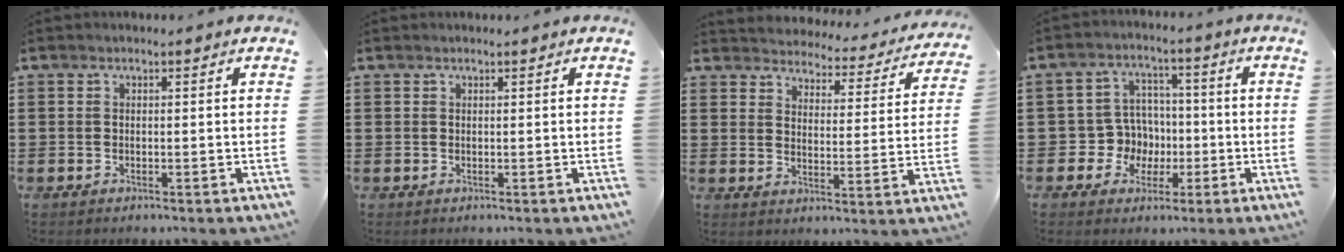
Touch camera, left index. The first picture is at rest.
{"total": 0.5, "force": [0.4, 0.4, 0.0], "torque": [-0.001, 0.002, 0.007]}
{"total": 3.4, "force": [3.4, 0.1, -0.3], "torque": [-0.019, -0.033, 0.053]}
{"total": 7.2, "force": [-0.8, 6.9, 2.0], "torque": [-0.068, 0.016, -0.009]}